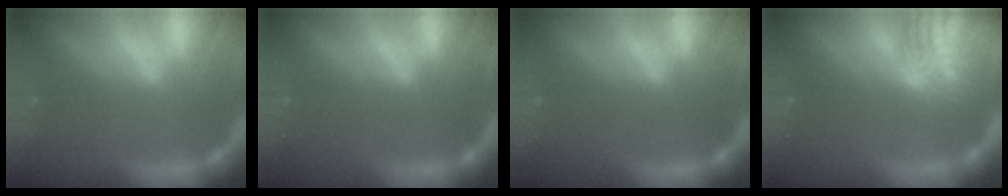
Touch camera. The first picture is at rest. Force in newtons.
{"total": 0.0}
{"total": 0.0}
{"total": 8.5}